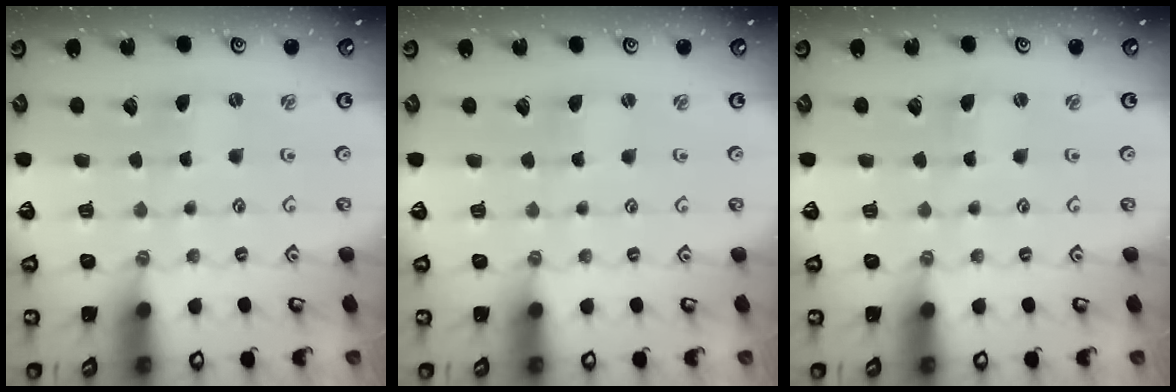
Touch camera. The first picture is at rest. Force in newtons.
{"total": 0.8, "press": 0.8, "slide": 0.2}
{"total": 1.3, "press": 1.2, "slide": 0.3}